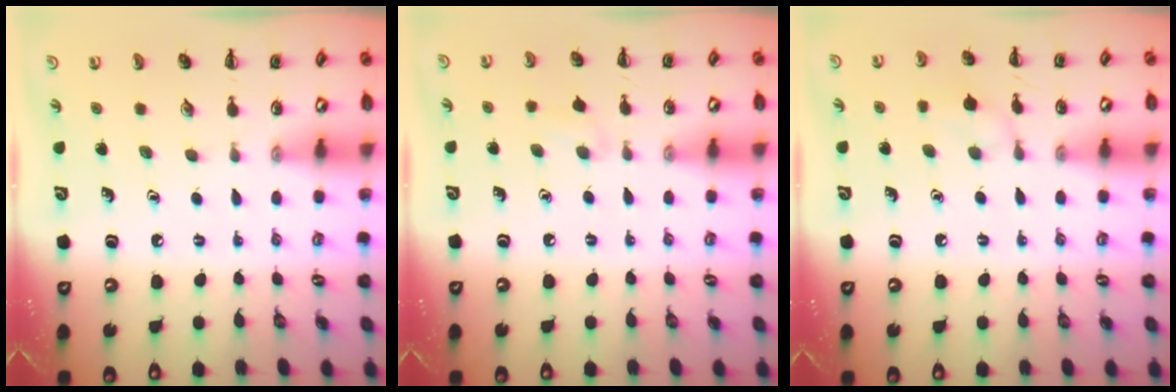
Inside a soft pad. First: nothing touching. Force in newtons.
{"total": 4.5, "press": 4.2, "slide": 1.6}
{"total": 7.3, "press": 7.0, "slide": 2.1}